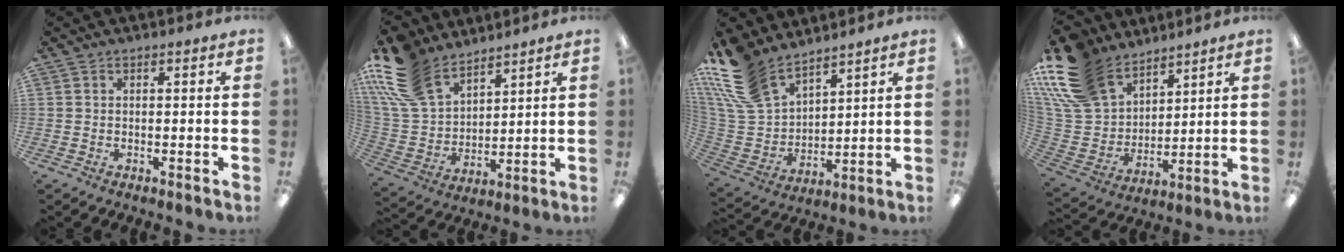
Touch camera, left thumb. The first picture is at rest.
{"total": 18.3, "force": [12.5, 10.1, 8.7], "torque": [-0.206, -0.057, 0.237]}
{"total": 16.7, "force": [12.7, 8.0, 7.5], "torque": [-0.195, -0.063, 0.241]}
{"total": 19.7, "force": [13.6, 11.8, 8.1], "torque": [-0.199, -0.069, 0.260]}